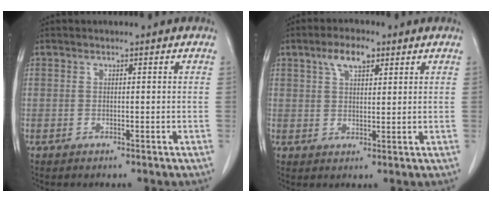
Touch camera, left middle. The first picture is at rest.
{"total": 4.9, "force": [2.8, 2.1, 3.5], "torque": [-0.069, 0.012, 0.051]}